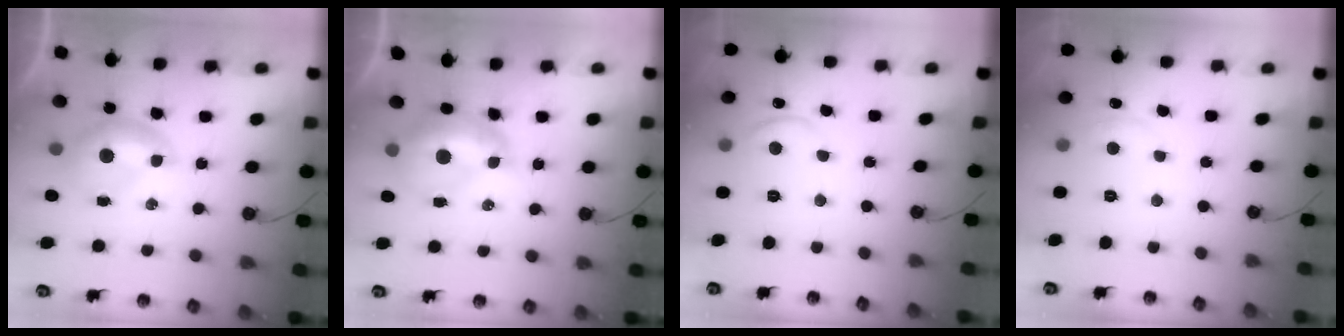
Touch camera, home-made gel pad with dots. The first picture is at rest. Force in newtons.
{"total": 2.6, "press": 2.5, "slide": 0.7}
{"total": 2.1, "press": 2.0, "slide": 0.5}
{"total": 2.1, "press": 2.0, "slide": 0.6}